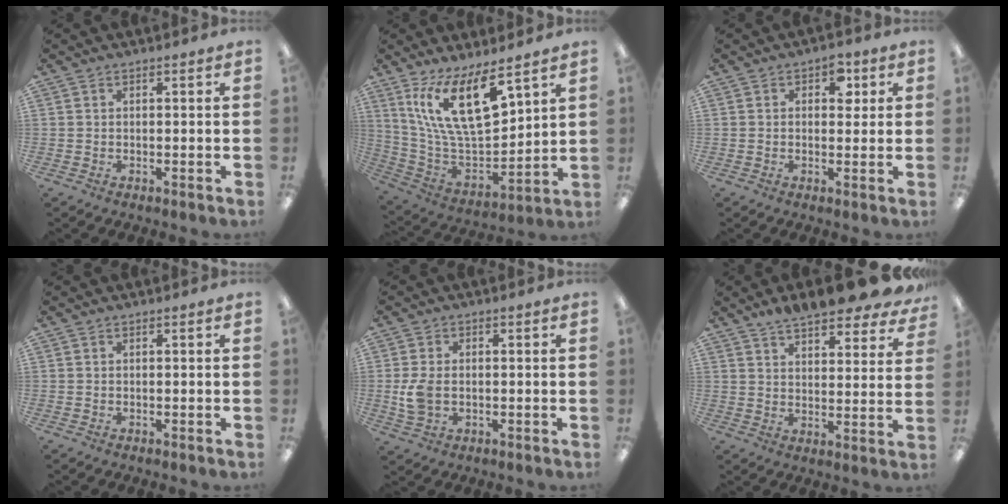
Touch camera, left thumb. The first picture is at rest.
{"total": 19.5, "force": [10.9, 7.8, 14.2], "torque": [-0.283, -0.058, 0.191]}
{"total": 4.8, "force": [1.8, 3.0, 3.3], "torque": [-0.029, -0.006, 0.023]}
{"total": 0.0}
{"total": 6.0, "force": [-0.4, 4.0, 4.5], "torque": [-0.096, -0.004, -0.012]}
{"total": 9.6, "force": [8.4, 2.0, 4.3], "torque": [-0.059, -0.060, 0.145]}